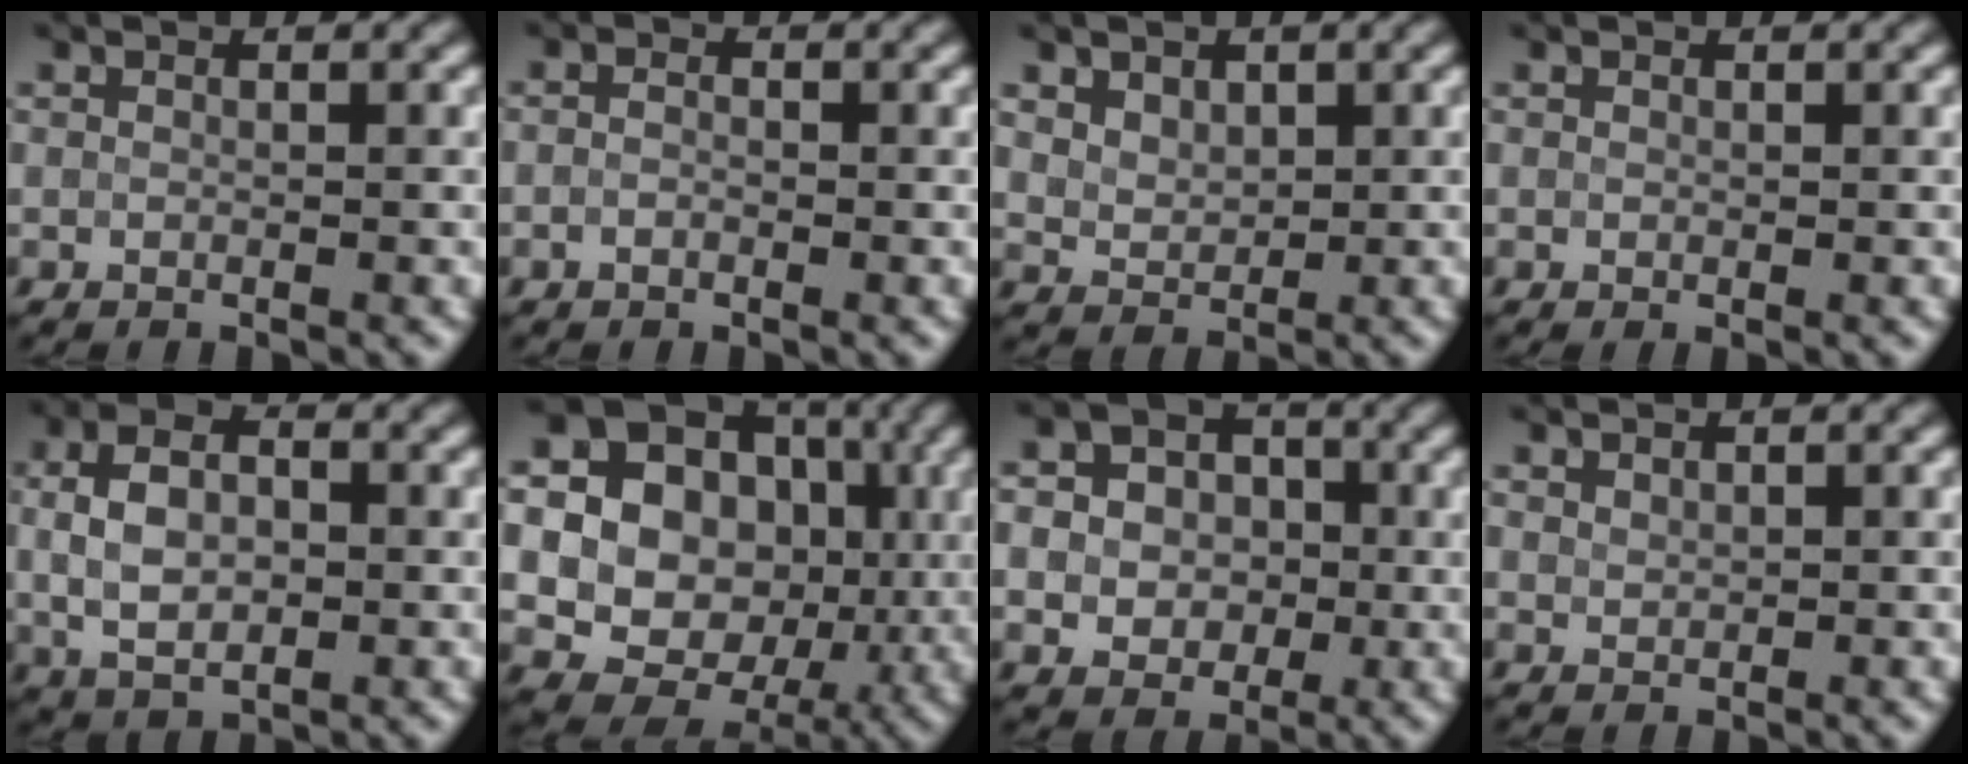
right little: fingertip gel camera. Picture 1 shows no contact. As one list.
[{"total": 0.7, "force": [-0.4, 0.4, 0.4], "torque": [-0.011, 0.003, -0.010]}, {"total": 3.3, "force": [1.7, 2.2, 1.7], "torque": [-0.034, 0.015, 0.029]}, {"total": 0.5, "force": [0.0, 0.2, 0.5], "torque": [-0.003, 0.001, 0.001]}, {"total": 5.5, "force": [0.5, 3.5, 4.2], "torque": [-0.081, 0.010, 0.004]}, {"total": 20.5, "force": [1.9, 18.4, 8.8], "torque": [-0.183, 0.034, 0.010]}, {"total": 7.1, "force": [-0.4, 6.3, 3.1], "torque": [-0.053, 0.005, -0.021]}, {"total": 0.8, "force": [0.5, 0.5, 0.3], "torque": [-0.006, 0.003, 0.011]}]